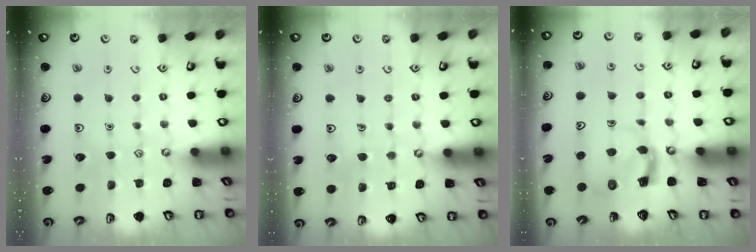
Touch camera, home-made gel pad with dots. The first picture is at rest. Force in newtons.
{"total": 4.3, "press": 4.2, "slide": 0.4}
{"total": 3.9, "press": 3.8, "slide": 0.7}